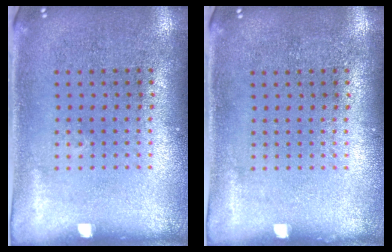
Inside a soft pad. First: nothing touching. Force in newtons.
{"total": 0.0}